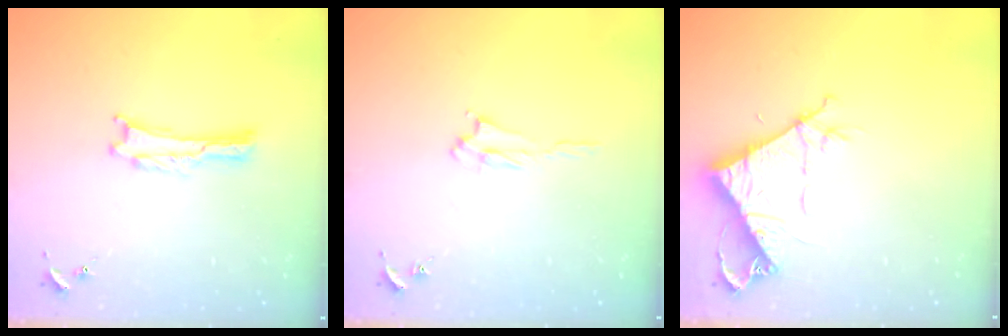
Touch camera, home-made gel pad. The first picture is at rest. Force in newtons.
{"total": 2.1, "press": 2.0, "slide": 0.3}
{"total": 8.8, "press": 8.7, "slide": 0.9}